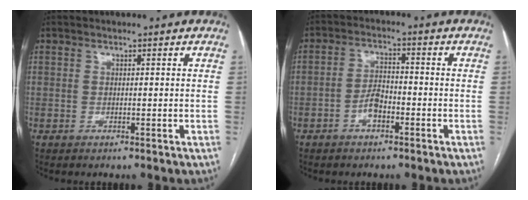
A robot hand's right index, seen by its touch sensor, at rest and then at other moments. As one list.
[{"total": 4.0, "force": [-2.0, 1.8, 2.9], "torque": [-0.057, 0.011, -0.037]}]